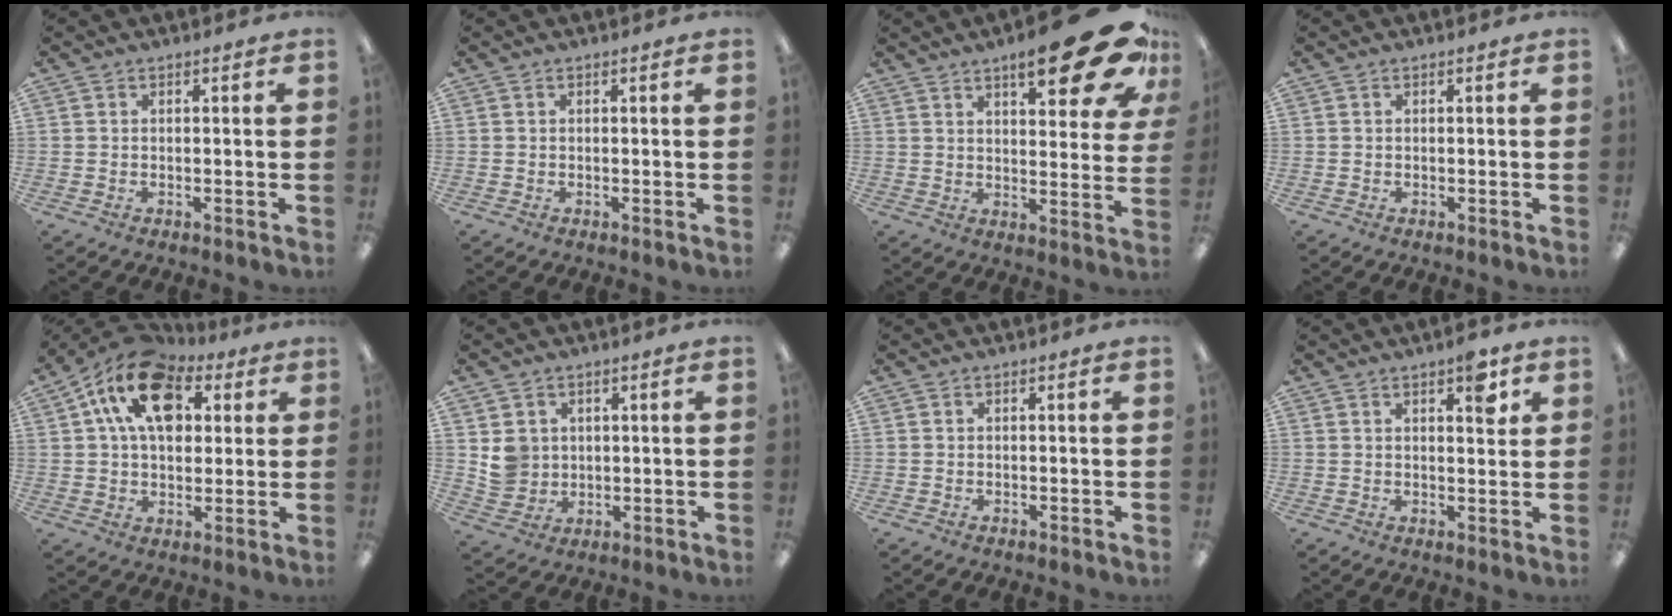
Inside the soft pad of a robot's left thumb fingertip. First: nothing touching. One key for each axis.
{"total": 0.0}
{"total": 19.3, "fx": 10.9, "fy": 6.5, "fz": 14.6, "tx": -0.186, "ty": -0.060, "tz": 0.166}
{"total": 0.0}
{"total": 16.1, "fx": 6.8, "fy": 10.5, "fz": 10.1, "tx": -0.178, "ty": -0.016, "tz": 0.124}
{"total": 5.6, "fx": 1.3, "fy": 5.3, "fz": 1.1, "tx": -0.014, "ty": 0.002, "tz": 0.026}
{"total": 0.0}
{"total": 5.8, "fx": 3.2, "fy": 2.2, "fz": 4.3, "tx": -0.038, "ty": -0.019, "tz": 0.044}